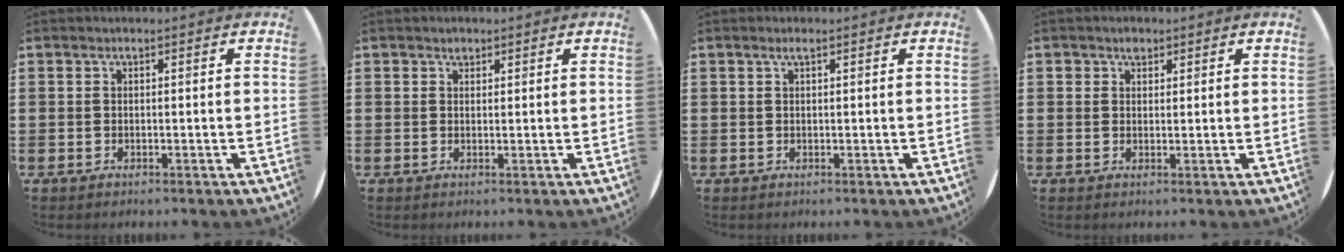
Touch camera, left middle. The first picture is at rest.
{"total": 0.8, "force": [0.7, 0.5, 0.1], "torque": [0.006, -0.001, 0.012]}
{"total": 0.7, "force": [0.4, 0.0, 0.6], "torque": [-0.011, 0.001, 0.007]}
{"total": 1.5, "force": [1.1, 1.0, 0.3], "torque": [0.010, -0.002, 0.018]}